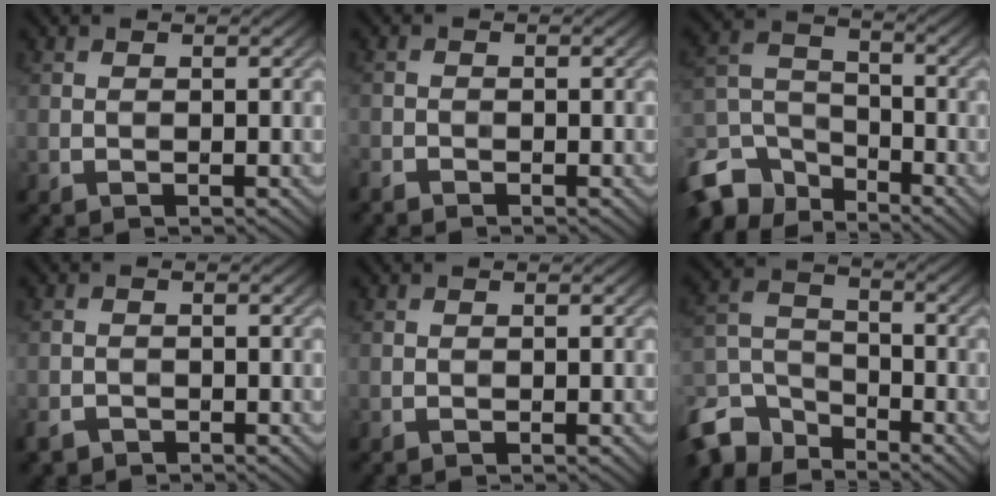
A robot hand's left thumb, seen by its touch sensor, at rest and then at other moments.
{"total": 1.5, "force": [-1.4, 0.5, 0.2], "torque": [-0.007, -0.005, -0.033]}
{"total": 10.6, "force": [-7.6, 5.8, 4.8], "torque": [-0.121, -0.014, -0.164]}
{"total": 1.9, "force": [-1.5, 1.0, 0.5], "torque": [-0.012, -0.006, -0.035]}
{"total": 0.0}
{"total": 9.6, "force": [-7.1, 4.9, 4.2], "torque": [-0.103, -0.013, -0.160]}